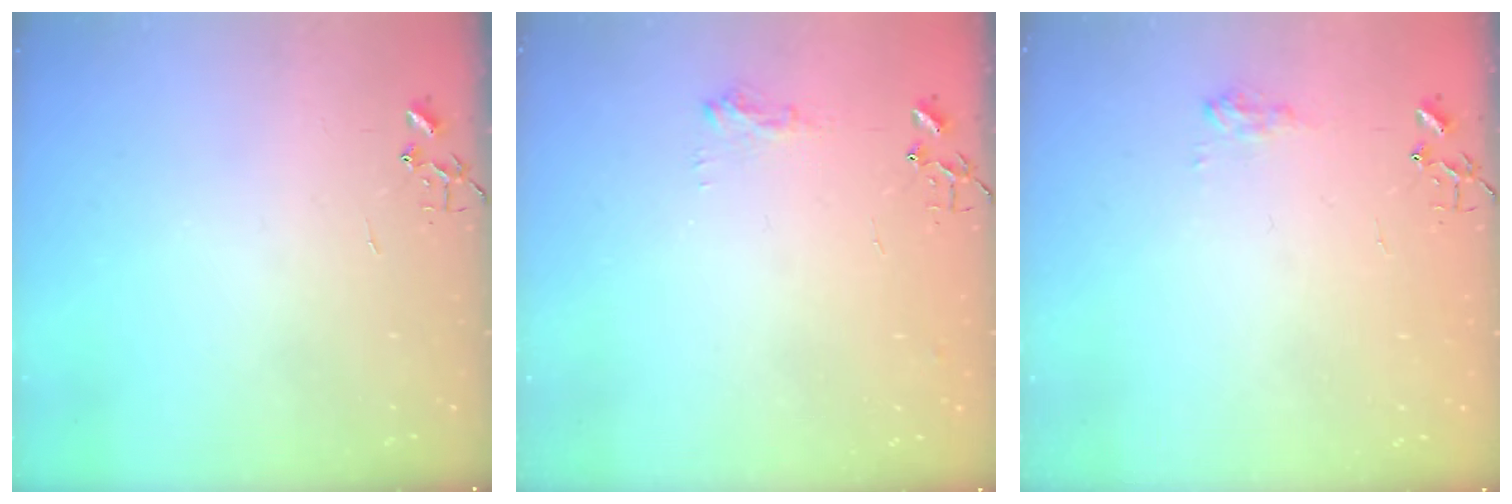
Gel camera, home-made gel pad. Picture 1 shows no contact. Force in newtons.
{"total": 8.2, "press": 8.2, "slide": 0.9}
{"total": 7.8, "press": 7.8, "slide": 0.7}